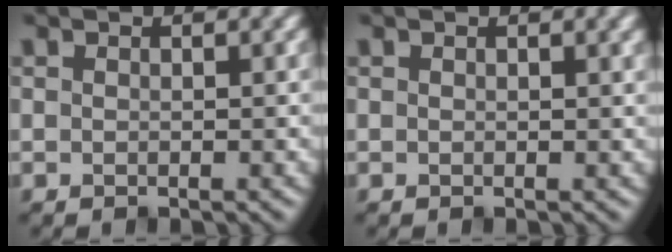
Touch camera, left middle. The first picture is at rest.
{"total": 1.7, "force": [1.1, 0.4, 1.3], "torque": [-0.012, 0.005, 0.015]}